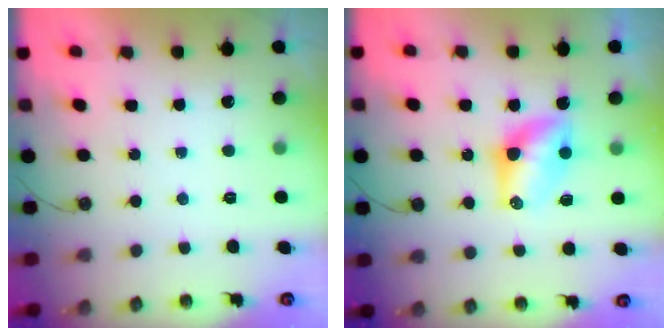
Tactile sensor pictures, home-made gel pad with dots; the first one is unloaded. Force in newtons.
{"total": 8.2, "press": 8.2, "slide": 0.7}